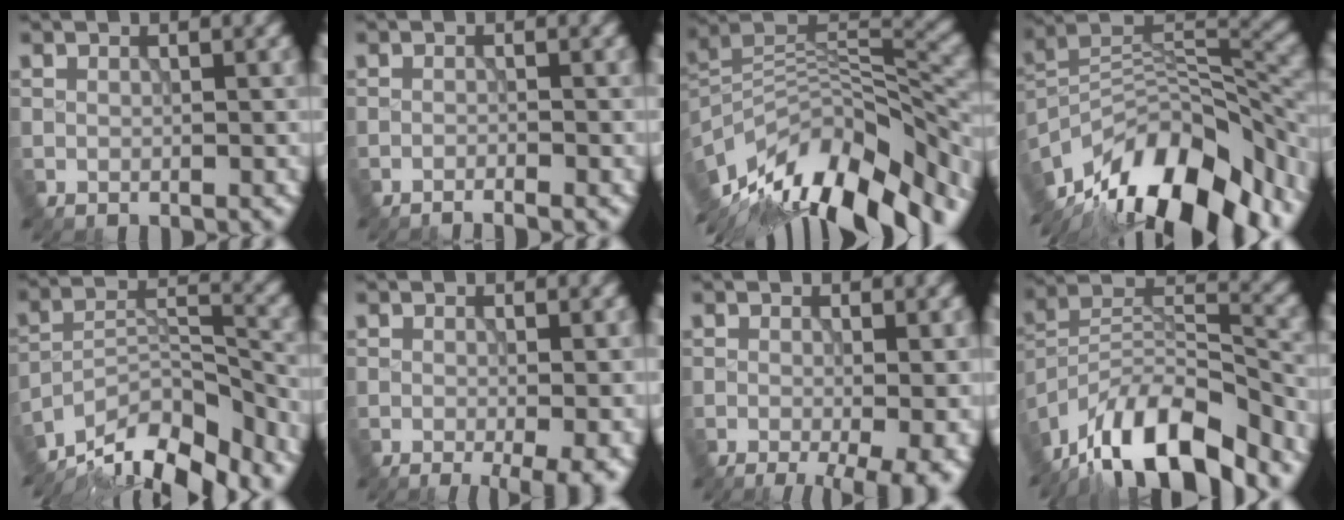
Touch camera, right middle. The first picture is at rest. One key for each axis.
{"total": 1.6, "fx": -1.4, "fy": -0.1, "fz": 0.7, "tx": -0.014, "ty": 0.003, "tz": -0.028}
{"total": 15.2, "fx": -9.4, "fy": 6.1, "fz": 10.3, "tx": -0.213, "ty": 0.003, "tz": -0.159}
{"total": 14.9, "fx": -10.6, "fy": 5.9, "fz": 8.7, "tx": -0.167, "ty": 0.021, "tz": -0.186}
{"total": 11.7, "fx": -10.0, "fy": 3.3, "fz": 5.1, "tx": -0.085, "ty": 0.012, "tz": -0.164}
{"total": 3.7, "fx": -1.6, "fy": 0.5, "fz": 3.3, "tx": -0.044, "ty": -0.006, "tz": -0.019}
{"total": 5.6, "fx": -2.5, "fy": 1.2, "fz": 4.9, "tx": -0.065, "ty": -0.010, "tz": -0.031}
{"total": 14.2, "fx": -11.0, "fy": 4.8, "fz": 7.7, "tx": -0.154, "ty": 0.018, "tz": -0.190}